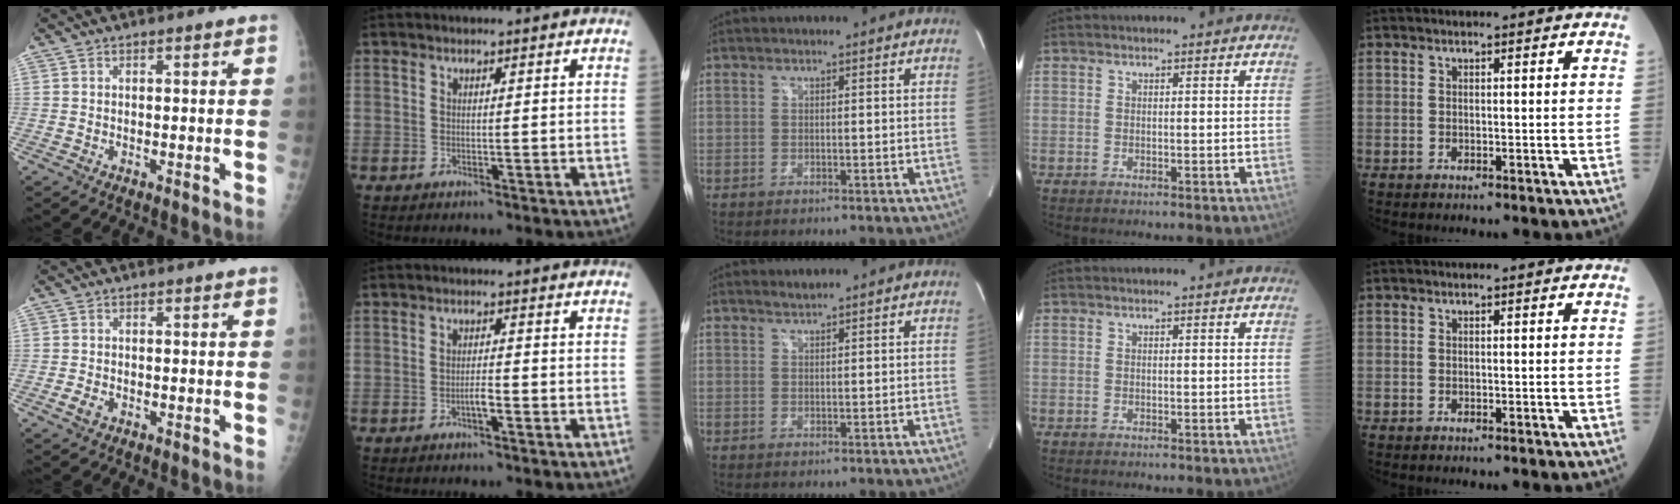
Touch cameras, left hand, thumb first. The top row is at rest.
{"thumb": {"total": 1.9, "force": [-0.8, 1.2, 1.2], "torque": [-0.024, 0.000, -0.016]}, "index": {"total": 1.9, "force": [-1.0, 0.3, 1.5], "torque": [-0.026, 0.001, -0.020]}, "middle": {"total": 1.0, "force": [1.0, -0.2, 0.1], "torque": [-0.005, 0.001, 0.022]}}